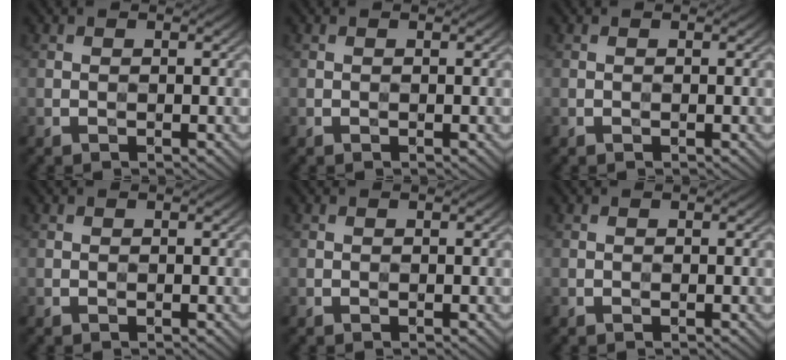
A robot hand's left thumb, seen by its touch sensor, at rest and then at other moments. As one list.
[{"total": 0.0}, {"total": 0.0}, {"total": 0.0}, {"total": 0.0}, {"total": 0.0}]